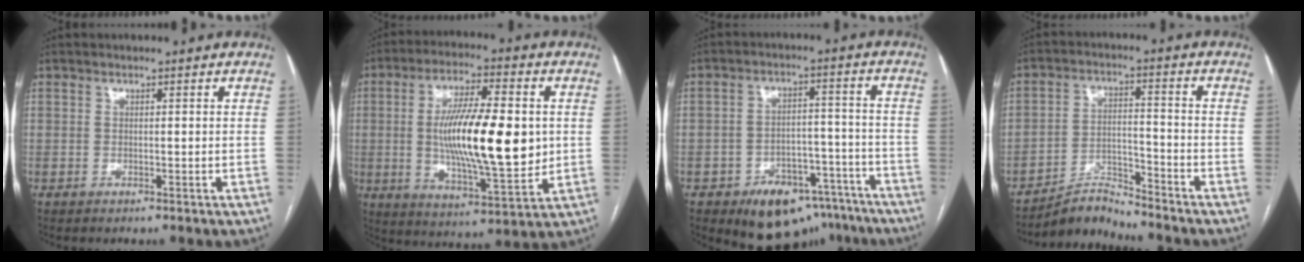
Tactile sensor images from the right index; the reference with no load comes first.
{"total": 17.4, "force": [0.5, 3.9, 17.0], "torque": [-0.305, -0.008, 0.007]}
{"total": 13.4, "force": [-9.2, 7.8, 5.8], "torque": [-0.050, 0.043, -0.130]}
{"total": 5.8, "force": [-5.8, 0.2, -0.4], "torque": [0.008, 0.009, -0.102]}